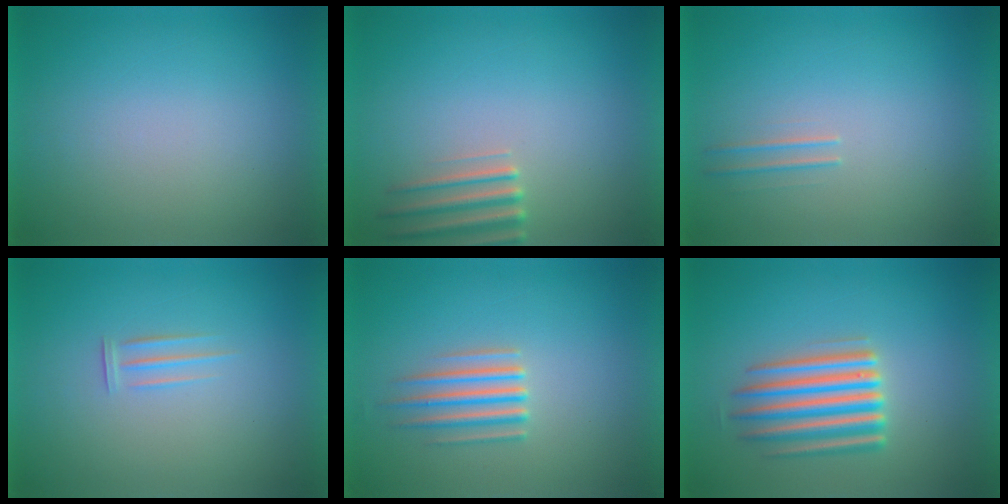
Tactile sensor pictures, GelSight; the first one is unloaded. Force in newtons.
{"total": 2.9}
{"total": 1.5}
{"total": 1.9}
{"total": 2.9}
{"total": 5.7}